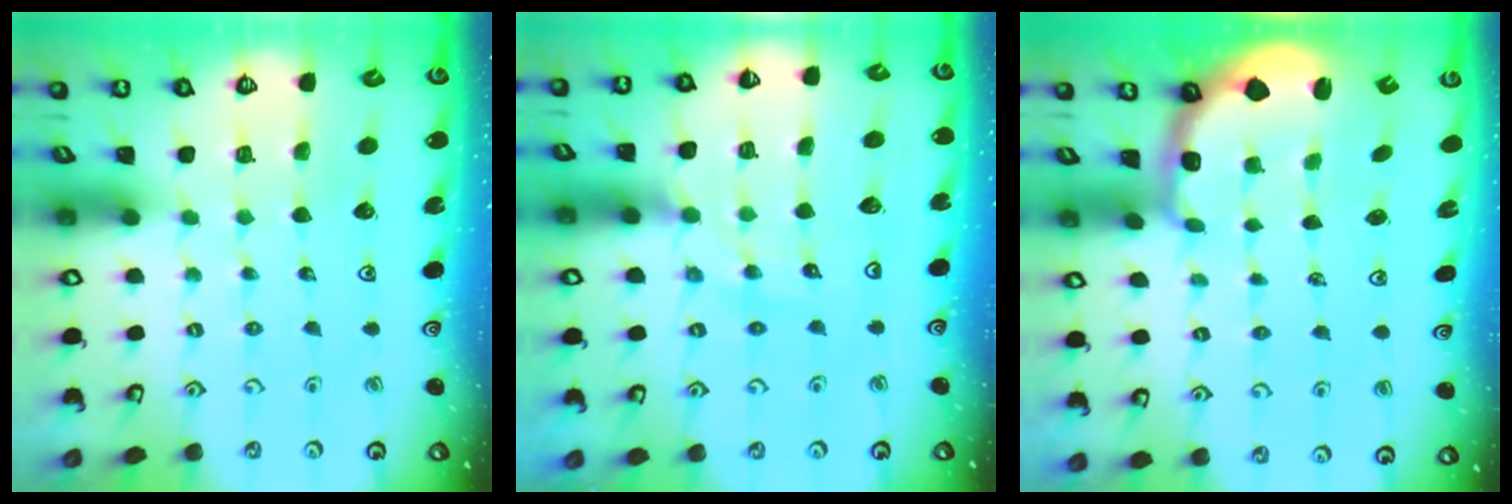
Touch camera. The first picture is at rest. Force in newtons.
{"total": 12.9, "press": 12.8, "slide": 1.5}
{"total": 2.1, "press": 1.4, "slide": 1.6}